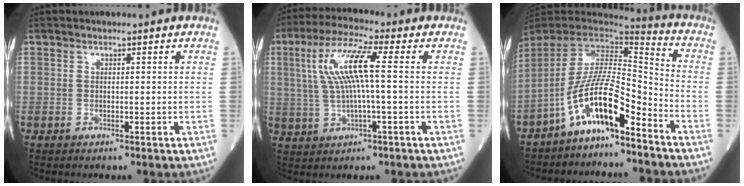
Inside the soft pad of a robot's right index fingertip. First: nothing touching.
{"total": 9.4, "force": [1.5, 0.7, 9.2], "torque": [-0.195, 0.019, 0.029]}
{"total": 12.9, "force": [-8.0, 2.6, 9.7], "torque": [-0.186, 0.017, -0.150]}